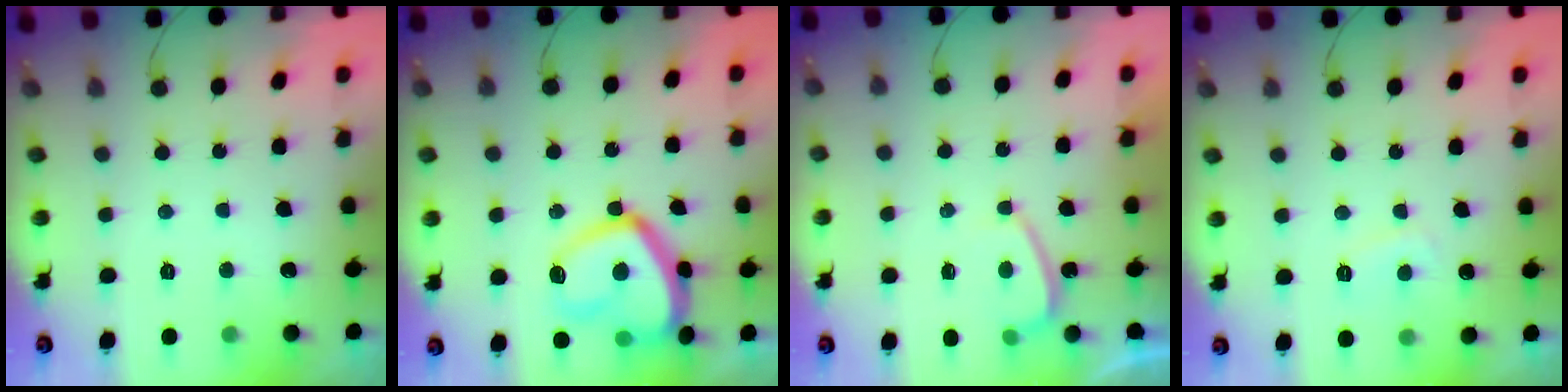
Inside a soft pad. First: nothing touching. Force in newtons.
{"total": 15.6, "press": 15.5, "slide": 1.1}
{"total": 2.2, "press": 2.1, "slide": 0.6}
{"total": 2.9, "press": 2.9, "slide": 0.5}